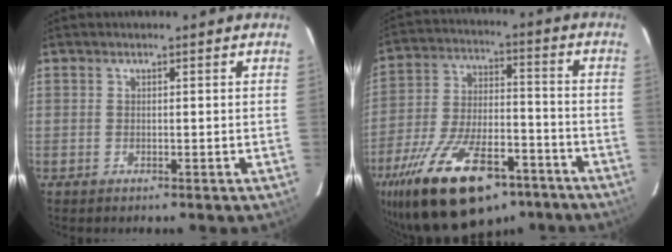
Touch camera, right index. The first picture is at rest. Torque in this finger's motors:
{"motor_torque": [2.14, 0.00, 1.05, 0.21]}